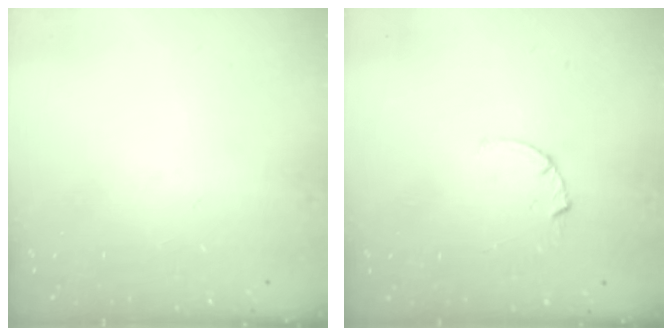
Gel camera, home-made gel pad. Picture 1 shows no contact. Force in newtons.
{"total": 2.5, "press": 2.5, "slide": 0.3}